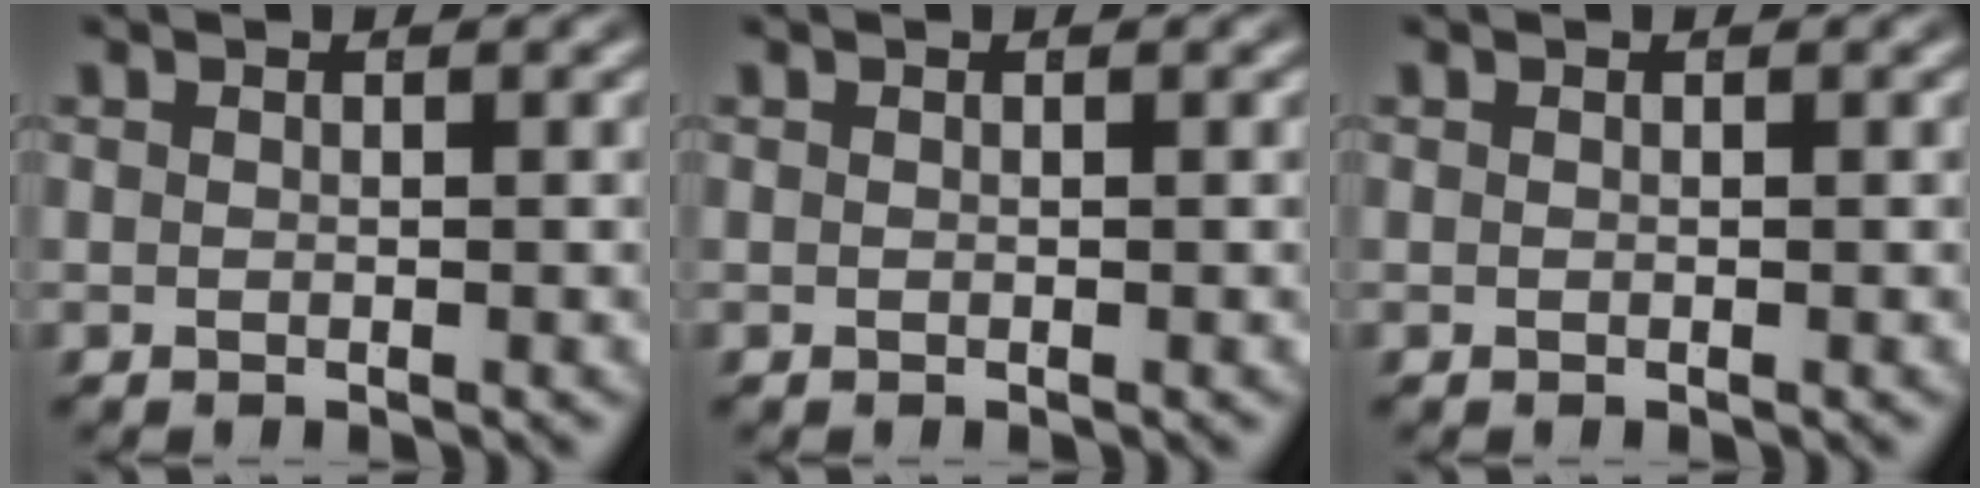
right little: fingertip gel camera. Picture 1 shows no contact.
{"total": 0.0}
{"total": 0.0}